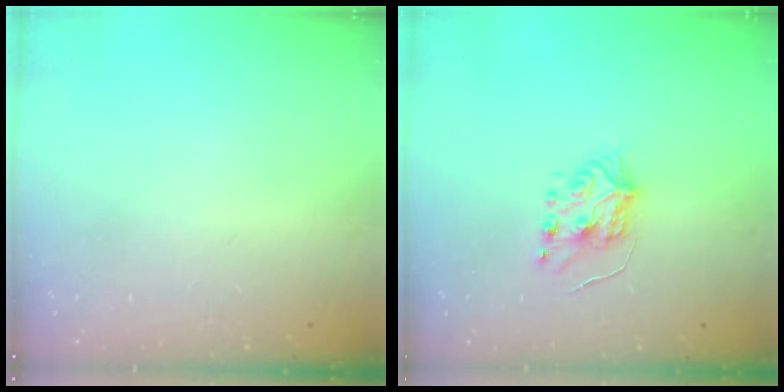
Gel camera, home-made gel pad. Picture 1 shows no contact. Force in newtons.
{"total": 5.2, "press": 5.1, "slide": 0.7}